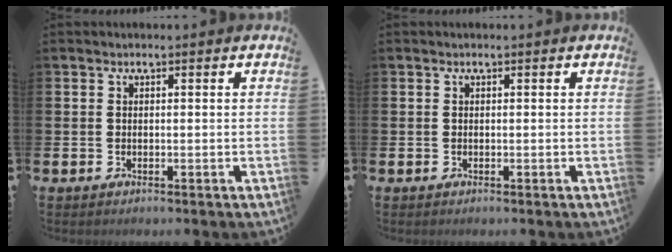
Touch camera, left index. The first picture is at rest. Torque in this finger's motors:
{"motor_torque": [0.00, 0.00, 0.00, 0.00]}